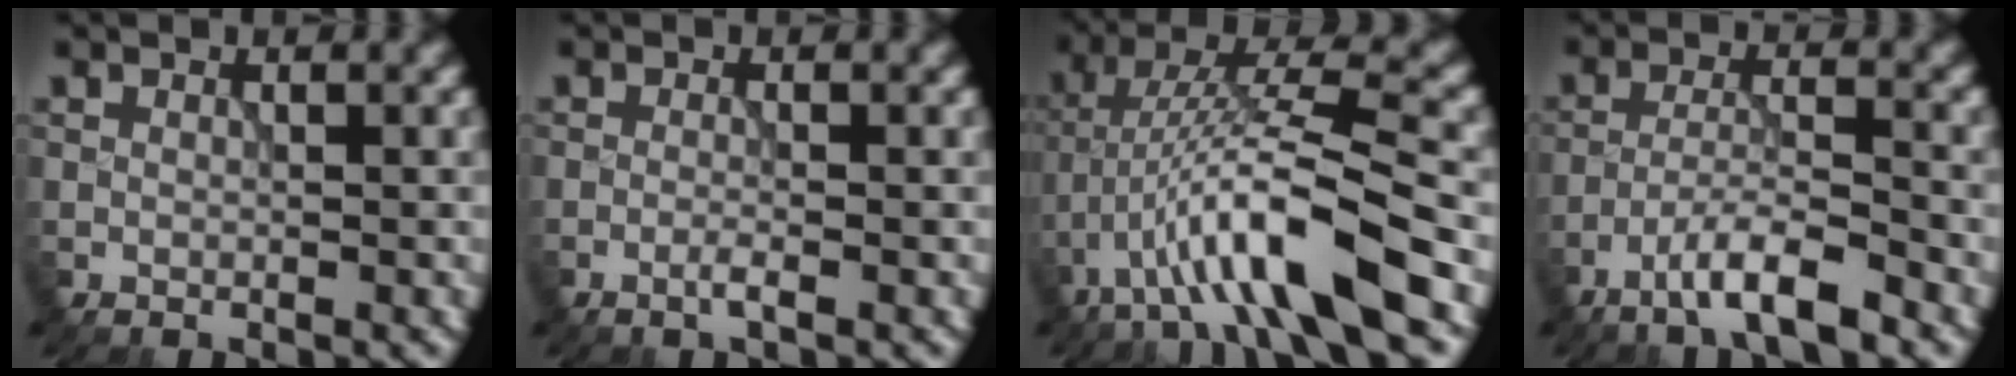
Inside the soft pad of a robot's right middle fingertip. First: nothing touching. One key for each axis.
{"total": 1.1, "fx": -0.5, "fy": 0.1, "fz": 1.0, "tx": -0.017, "ty": 0.002, "tz": -0.015}
{"total": 9.2, "fx": -4.3, "fy": 1.6, "fz": 8.0, "tx": -0.152, "ty": 0.017, "tz": -0.079}
{"total": 5.2, "fx": -3.6, "fy": 0.7, "fz": 3.7, "tx": -0.066, "ty": 0.006, "tz": -0.071}